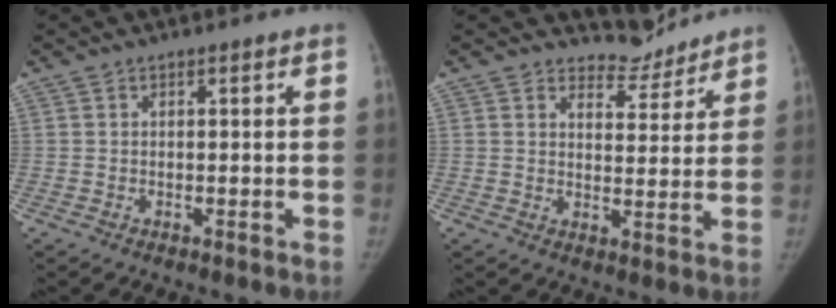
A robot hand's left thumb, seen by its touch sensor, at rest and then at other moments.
{"total": 5.4, "force": [5.1, 1.6, -0.6], "torque": [0.036, -0.054, 0.076]}